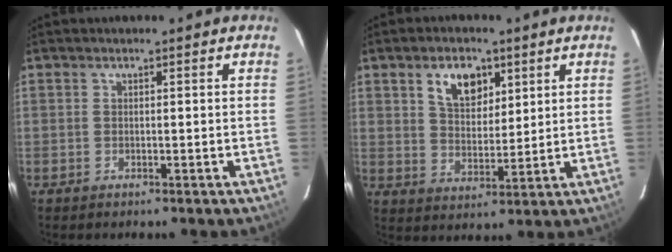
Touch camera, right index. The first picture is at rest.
{"total": 8.0, "force": [4.0, 4.8, 5.0], "torque": [-0.084, 0.009, 0.074]}